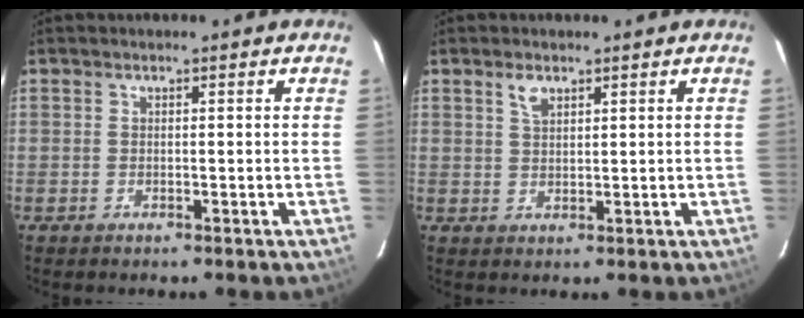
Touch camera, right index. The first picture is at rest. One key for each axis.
{"total": 2.5, "fx": 1.6, "fy": 1.2, "fz": 1.5, "tx": -0.027, "ty": 0.004, "tz": 0.031}